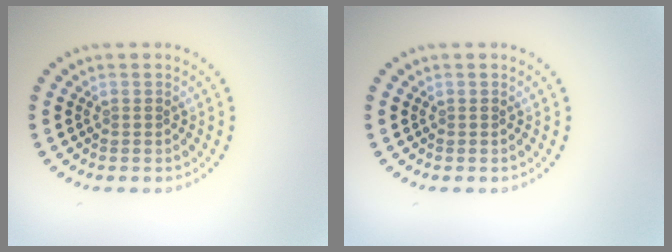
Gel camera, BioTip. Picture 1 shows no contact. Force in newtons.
{"total": 0.0}